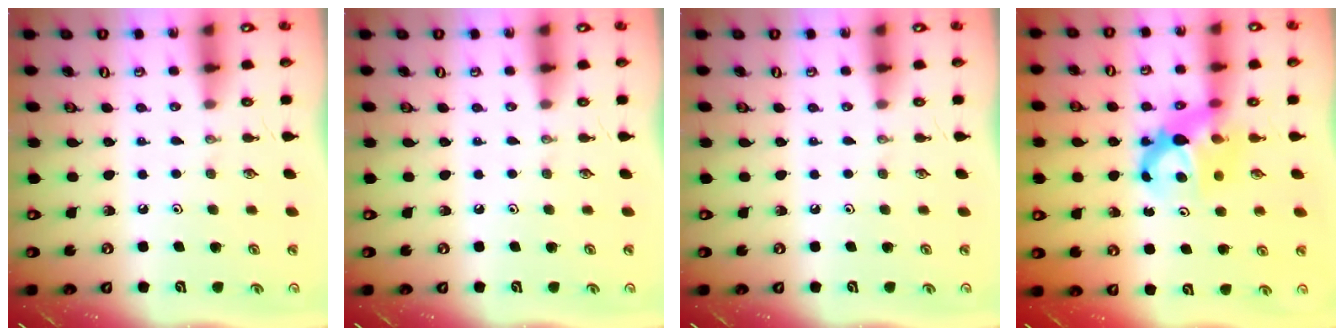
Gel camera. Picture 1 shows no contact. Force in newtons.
{"total": 0.0}
{"total": 0.0}
{"total": 6.7, "press": 6.7, "slide": 0.4}